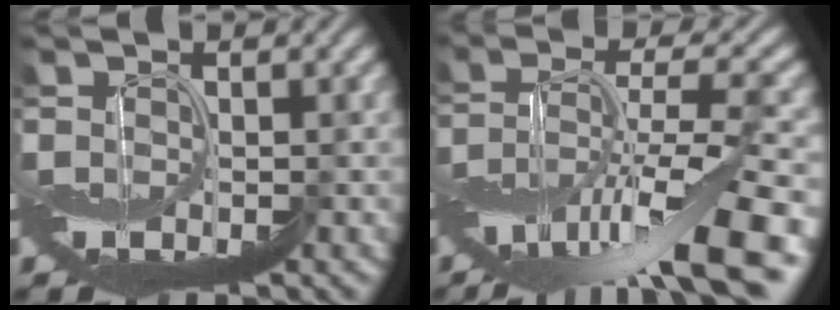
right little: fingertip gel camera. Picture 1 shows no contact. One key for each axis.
{"total": 11.9, "fx": -5.3, "fy": 4.0, "fz": 9.9, "tx": -0.182, "ty": 0.017, "tz": -0.085}